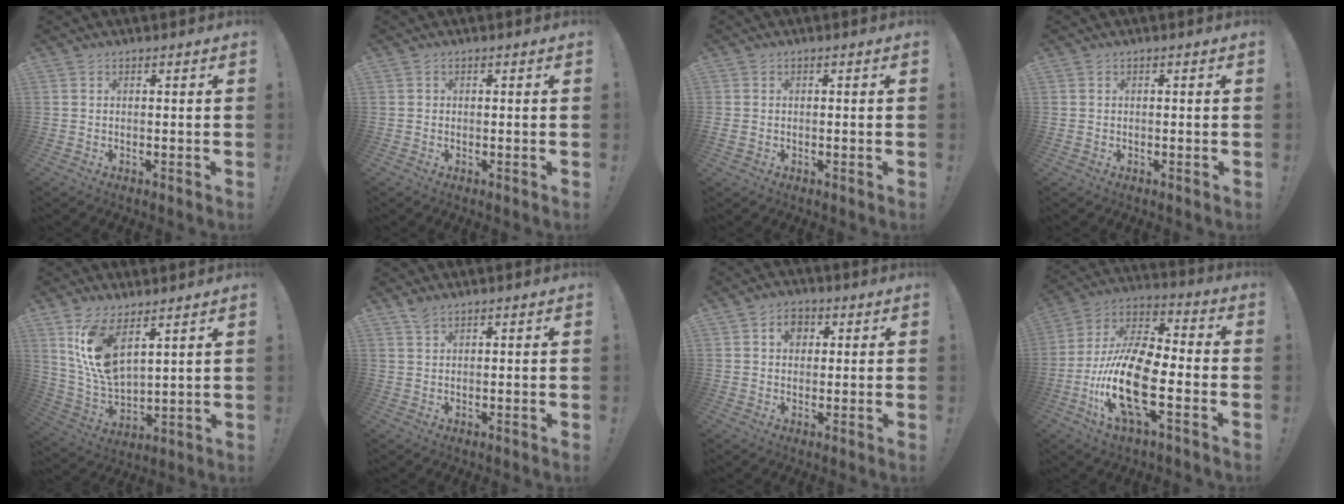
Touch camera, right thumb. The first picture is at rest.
{"total": 0.6, "force": [-0.1, 0.6, 0.2], "torque": [-0.009, 0.004, 0.000]}
{"total": 1.6, "force": [-0.6, 1.3, 0.7], "torque": [-0.011, 0.003, -0.010]}
{"total": 0.6, "force": [-0.3, 0.5, 0.0], "torque": [0.001, 0.001, -0.005]}
{"total": 13.5, "force": [8.1, 6.2, 8.9], "torque": [-0.182, -0.043, 0.151]}
{"total": 2.8, "force": [2.3, 1.0, 1.3], "torque": [-0.013, -0.011, 0.040]}
{"total": 5.3, "force": [1.7, 4.3, 2.6], "torque": [-0.039, 0.006, 0.028]}
{"total": 21.7, "force": [-6.2, 9.2, 18.6], "torque": [-0.386, 0.025, -0.101]}